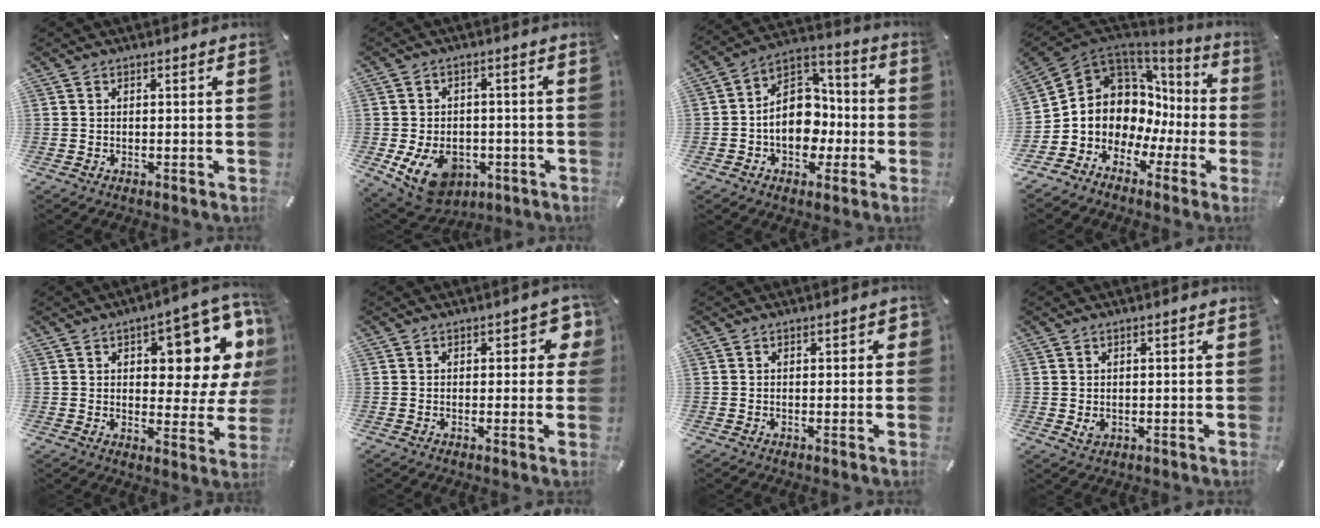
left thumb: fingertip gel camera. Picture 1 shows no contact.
{"total": 11.9, "force": [-4.5, 8.6, 6.8], "torque": [-0.131, 0.022, -0.075]}
{"total": 13.0, "force": [-2.1, 10.4, 7.6], "torque": [-0.137, 0.011, -0.034]}
{"total": 9.1, "force": [2.3, 8.2, 3.4], "torque": [-0.076, -0.060, 0.046]}
{"total": 14.7, "force": [7.4, 6.7, 10.8], "torque": [-0.116, -0.064, 0.117]}
{"total": 5.3, "force": [1.2, 2.9, 4.2], "torque": [-0.044, -0.002, 0.013]}
{"total": 1.1, "force": [-0.2, 0.8, 0.7], "torque": [-0.005, 0.001, -0.008]}
{"total": 2.1, "force": [-0.2, 1.8, 1.1], "torque": [-0.010, 0.000, -0.004]}